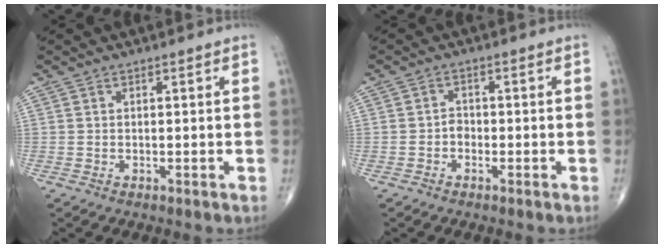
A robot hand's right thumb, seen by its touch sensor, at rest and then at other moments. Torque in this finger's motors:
{"motor_torque": [1.04, 0.80, 0.03, -0.31, -0.01]}